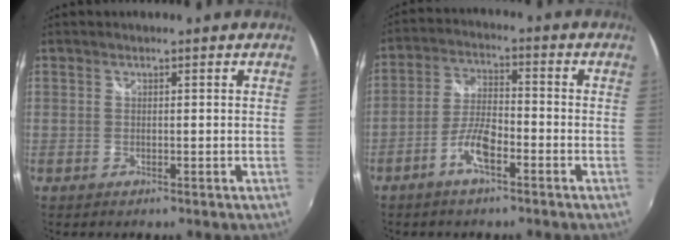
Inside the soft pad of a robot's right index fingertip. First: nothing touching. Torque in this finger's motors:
{"motor_torque": [0.03, 0.08, 0.01, 0.01]}